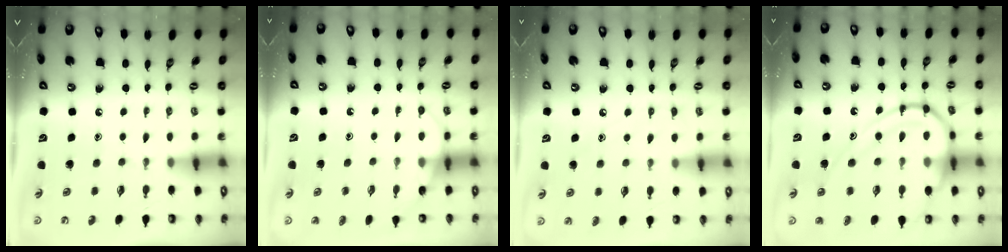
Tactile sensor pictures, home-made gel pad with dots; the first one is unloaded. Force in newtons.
{"total": 3.5, "press": 3.5, "slide": 0.3}
{"total": 6.8, "press": 6.8, "slide": 0.6}
{"total": 14.9, "press": 14.8, "slide": 1.3}